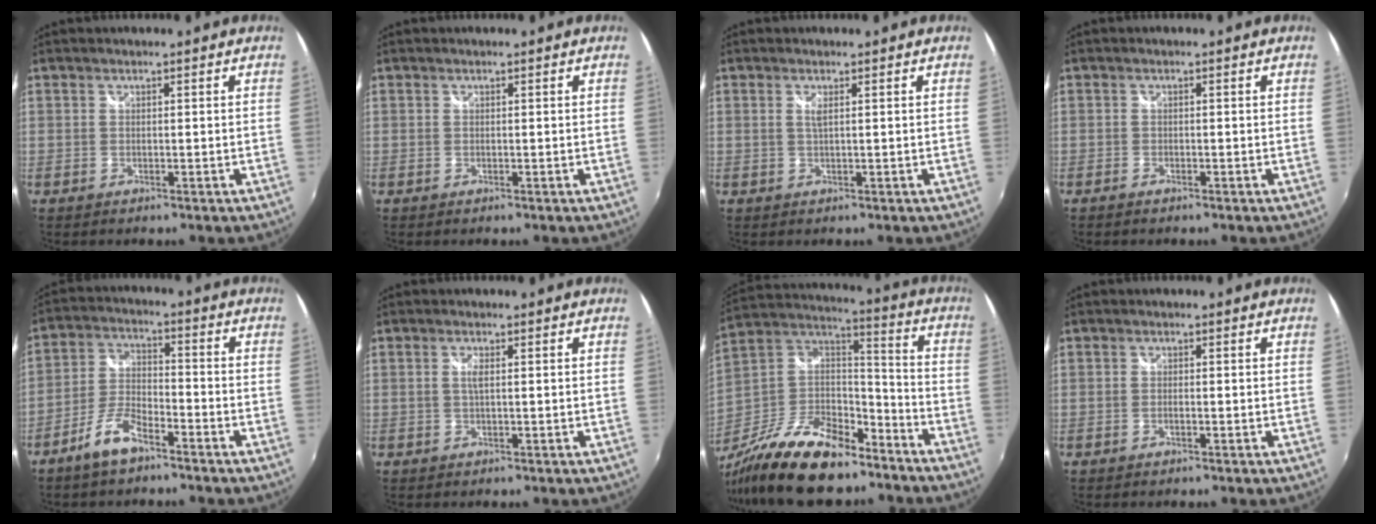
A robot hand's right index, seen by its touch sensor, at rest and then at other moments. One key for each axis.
{"total": 0.0}
{"total": 1.2, "fx": 0.4, "fy": -0.1, "fz": 1.1, "tx": -0.022, "ty": -0.001, "tz": 0.007}
{"total": 1.0, "fx": -0.8, "fy": 0.4, "fz": 0.4, "tx": -0.010, "ty": -0.003, "tz": -0.018}
{"total": 7.6, "fx": -5.4, "fy": 2.4, "fz": 4.7, "tx": -0.109, "ty": 0.010, "tz": -0.104}
{"total": 1.4, "fx": 0.1, "fy": 0.0, "fz": 1.4, "tx": -0.027, "ty": 0.000, "tz": 0.001}
{"total": 26.0, "fx": -18.6, "fy": 10.6, "fz": 14.8, "tx": -0.308, "ty": -0.011, "tz": -0.312}
{"total": 0.8, "fx": -0.4, "fy": 0.1, "fz": 0.6, "tx": -0.013, "ty": 0.002, "tz": -0.008}